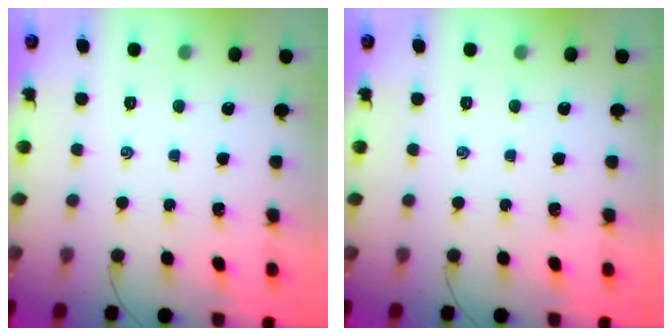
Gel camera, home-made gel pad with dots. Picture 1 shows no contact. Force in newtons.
{"total": 0.0}